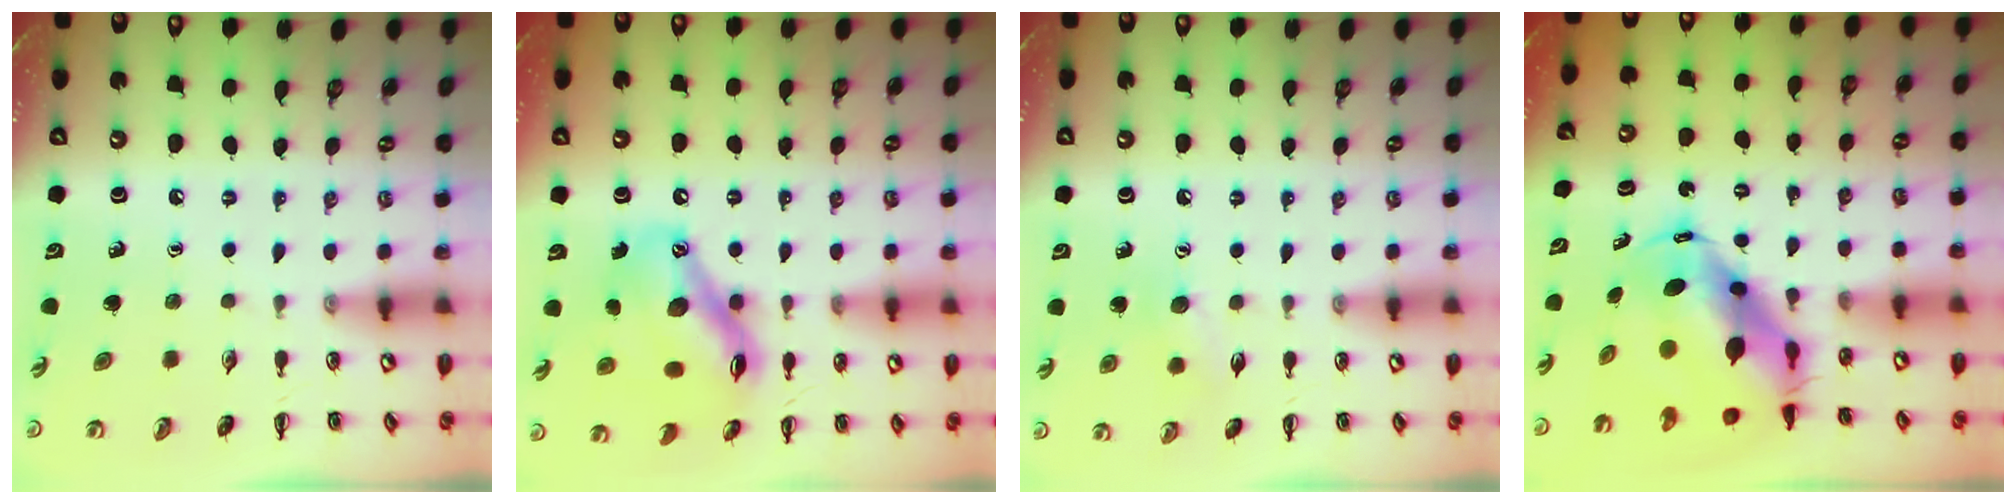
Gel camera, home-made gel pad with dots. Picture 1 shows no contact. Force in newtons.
{"total": 15.3, "press": 14.9, "slide": 3.4}
{"total": 7.0, "press": 6.8, "slide": 1.3}
{"total": 8.9, "press": 8.6, "slide": 2.1}